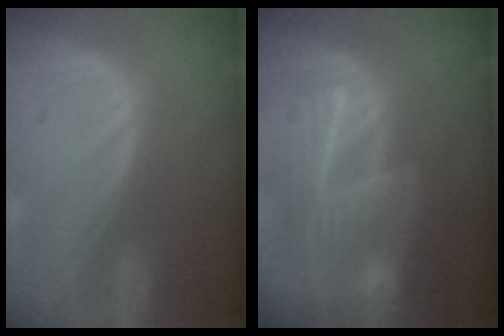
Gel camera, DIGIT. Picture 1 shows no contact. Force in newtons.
{"total": 8.8, "press": 8.3, "slide": 2.9}